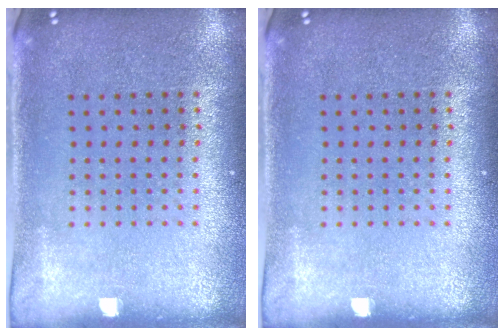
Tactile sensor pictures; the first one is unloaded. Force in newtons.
{"total": 0.0}